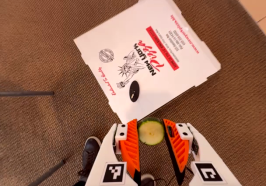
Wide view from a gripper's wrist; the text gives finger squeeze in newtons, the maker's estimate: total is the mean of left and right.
{"total": 7.1, "left": 7.1, "right": 7.1}